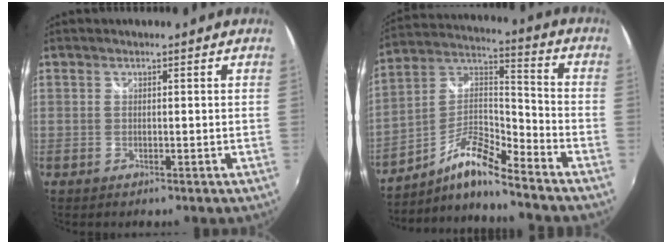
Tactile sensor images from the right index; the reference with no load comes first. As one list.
[{"total": 11.1, "force": [-8.4, 1.4, 7.2], "torque": [-0.150, 0.013, -0.168]}]